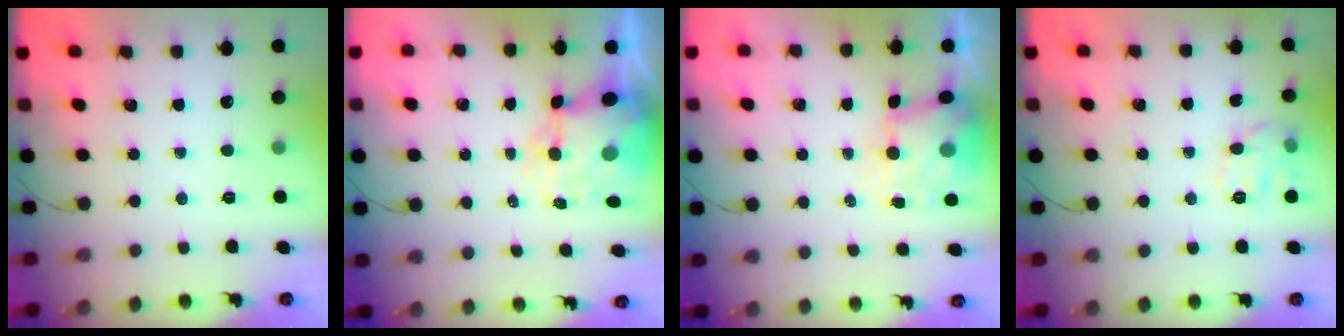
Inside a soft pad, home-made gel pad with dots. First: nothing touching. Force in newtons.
{"total": 10.3, "press": 10.0, "slide": 2.6}
{"total": 6.6, "press": 6.4, "slide": 1.4}
{"total": 9.4, "press": 9.3, "slide": 0.9}